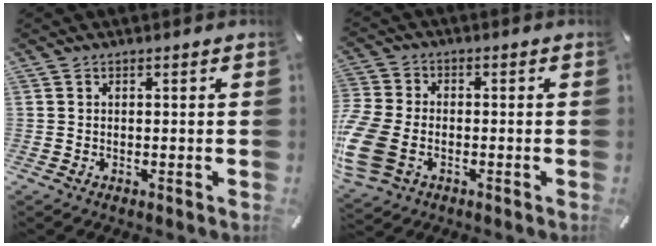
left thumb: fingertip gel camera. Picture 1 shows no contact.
{"total": 11.2, "force": [-3.5, 7.8, 7.2], "torque": [-0.169, 0.012, -0.061]}